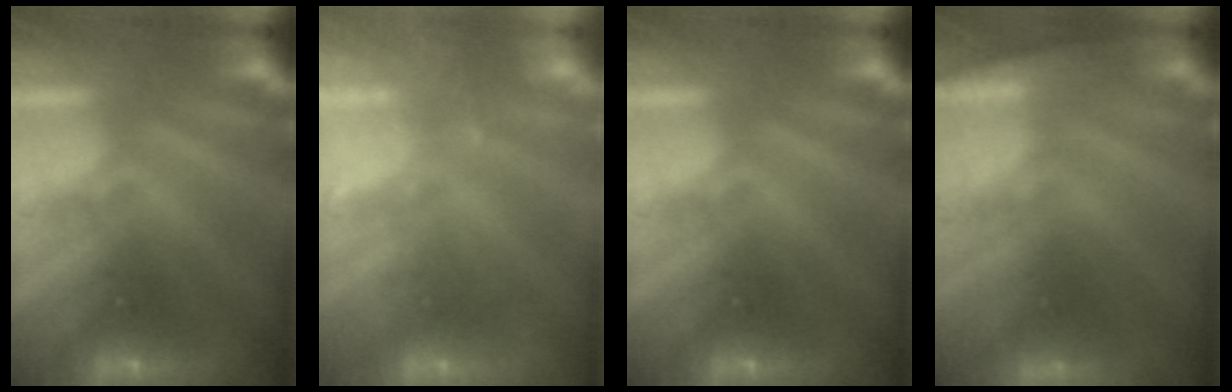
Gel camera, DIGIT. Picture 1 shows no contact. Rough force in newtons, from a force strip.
{"total": 2.4}
{"total": 0.0}
{"total": 8.5}